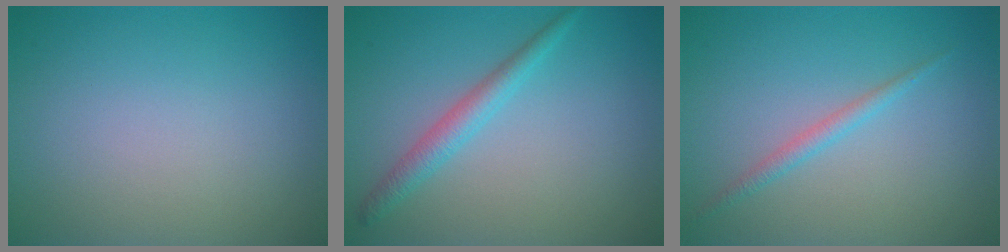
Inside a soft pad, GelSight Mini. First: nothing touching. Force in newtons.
{"total": 2.2, "press": 2.2, "slide": 0.1}
{"total": 1.3, "press": 1.3, "slide": 0.0}